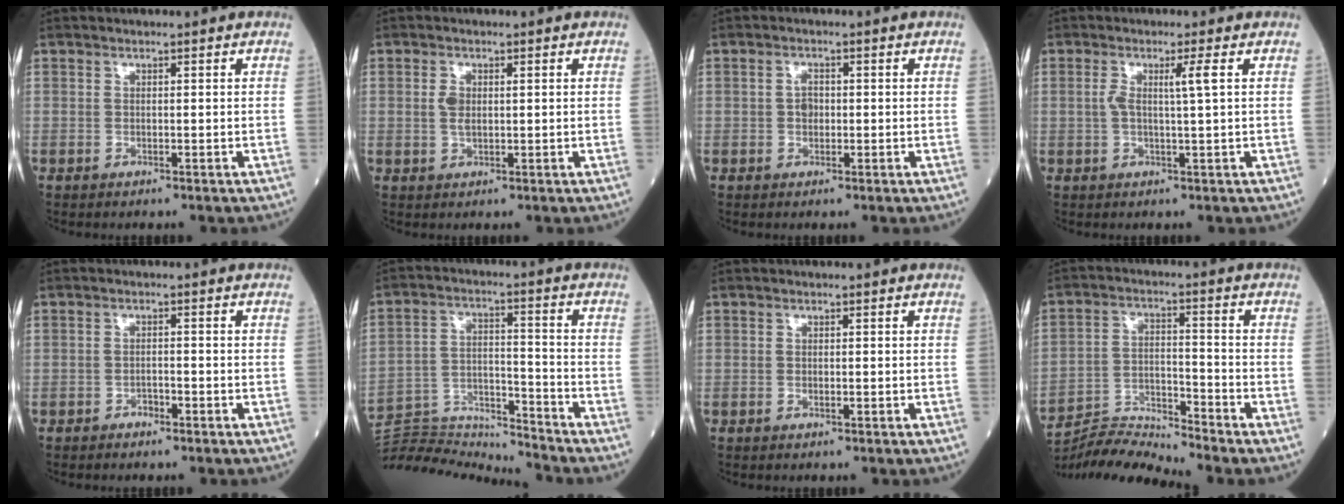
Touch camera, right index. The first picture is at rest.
{"total": 2.2, "force": [0.4, 1.1, 1.9], "torque": [-0.041, 0.003, 0.009]}
{"total": 1.9, "force": [-0.1, 1.3, 1.4], "torque": [-0.023, 0.003, -0.002]}
{"total": 3.3, "force": [0.7, -0.6, 3.2], "torque": [-0.065, 0.001, 0.011]}
{"total": 1.5, "force": [-1.1, 0.6, 0.8], "torque": [-0.009, 0.002, -0.018]}
{"total": 15.0, "force": [-14.9, -1.2, 0.2], "torque": [-0.005, 0.030, -0.254]}
{"total": 0.7, "force": [-0.2, 0.2, 0.7], "torque": [-0.011, -0.001, -0.004]}
{"total": 8.1, "force": [-7.9, -2.0, -0.3], "torque": [-0.004, 0.013, -0.146]}